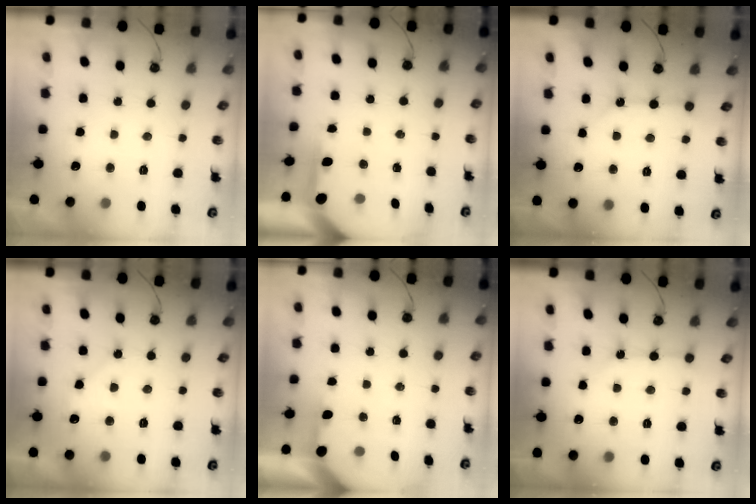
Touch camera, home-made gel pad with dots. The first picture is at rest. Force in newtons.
{"total": 3.9, "press": 3.8, "slide": 0.3}
{"total": 4.6, "press": 4.5, "slide": 0.4}
{"total": 5.7, "press": 5.6, "slide": 0.7}
{"total": 2.6, "press": 2.5, "slide": 0.3}
{"total": 3.9, "press": 3.8, "slide": 0.6}